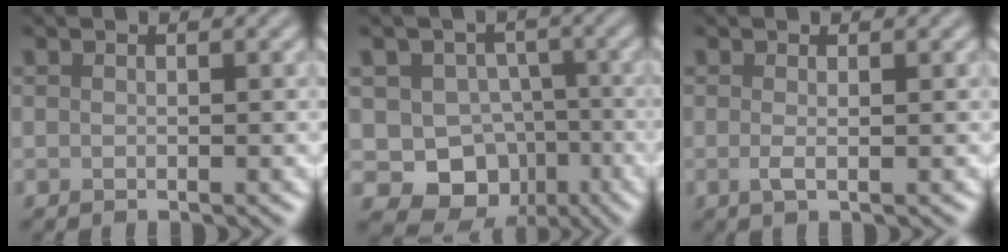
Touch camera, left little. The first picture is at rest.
{"total": 8.1, "force": [-2.7, 7.0, 3.0], "torque": [-0.018, -0.003, -0.058]}
{"total": 1.3, "force": [-0.1, 0.3, 1.2], "torque": [-0.023, -0.002, -0.003]}